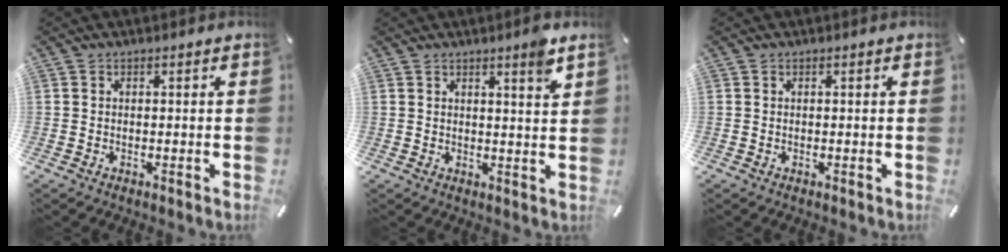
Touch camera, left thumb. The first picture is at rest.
{"total": 4.4, "force": [3.1, 0.1, 3.0], "torque": [-0.043, -0.022, 0.048]}
{"total": 0.0}